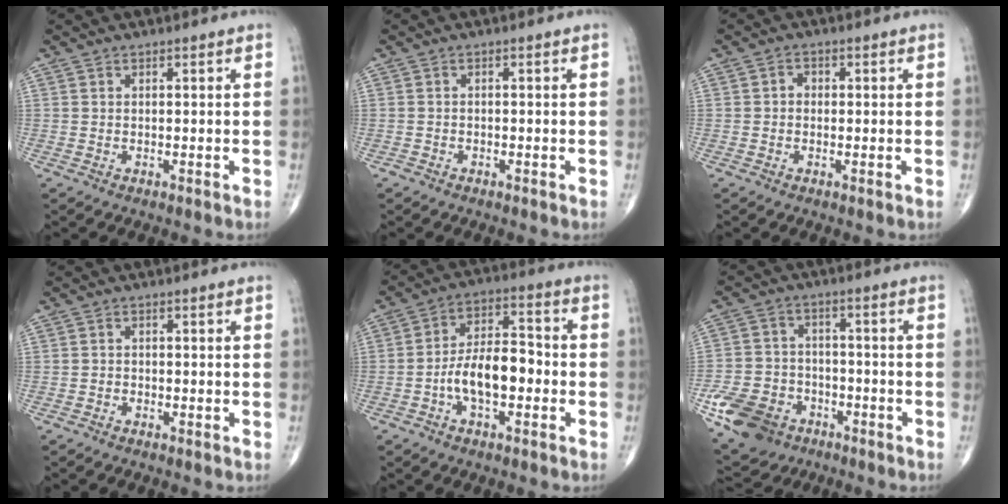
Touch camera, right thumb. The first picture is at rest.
{"total": 0.6, "force": [-0.5, 0.4, 0.1], "torque": [-0.001, 0.001, -0.013]}
{"total": 1.8, "force": [-0.1, 1.5, 0.9], "torque": [-0.004, 0.009, -0.005]}
{"total": 0.9, "force": [-0.6, 0.7, 0.2], "torque": [0.001, 0.003, -0.015]}
{"total": 11.1, "force": [-2.8, 5.6, 9.2], "torque": [-0.147, 0.036, -0.057]}
{"total": 12.8, "force": [-6.3, 9.7, 5.5], "torque": [-0.092, 0.032, -0.104]}